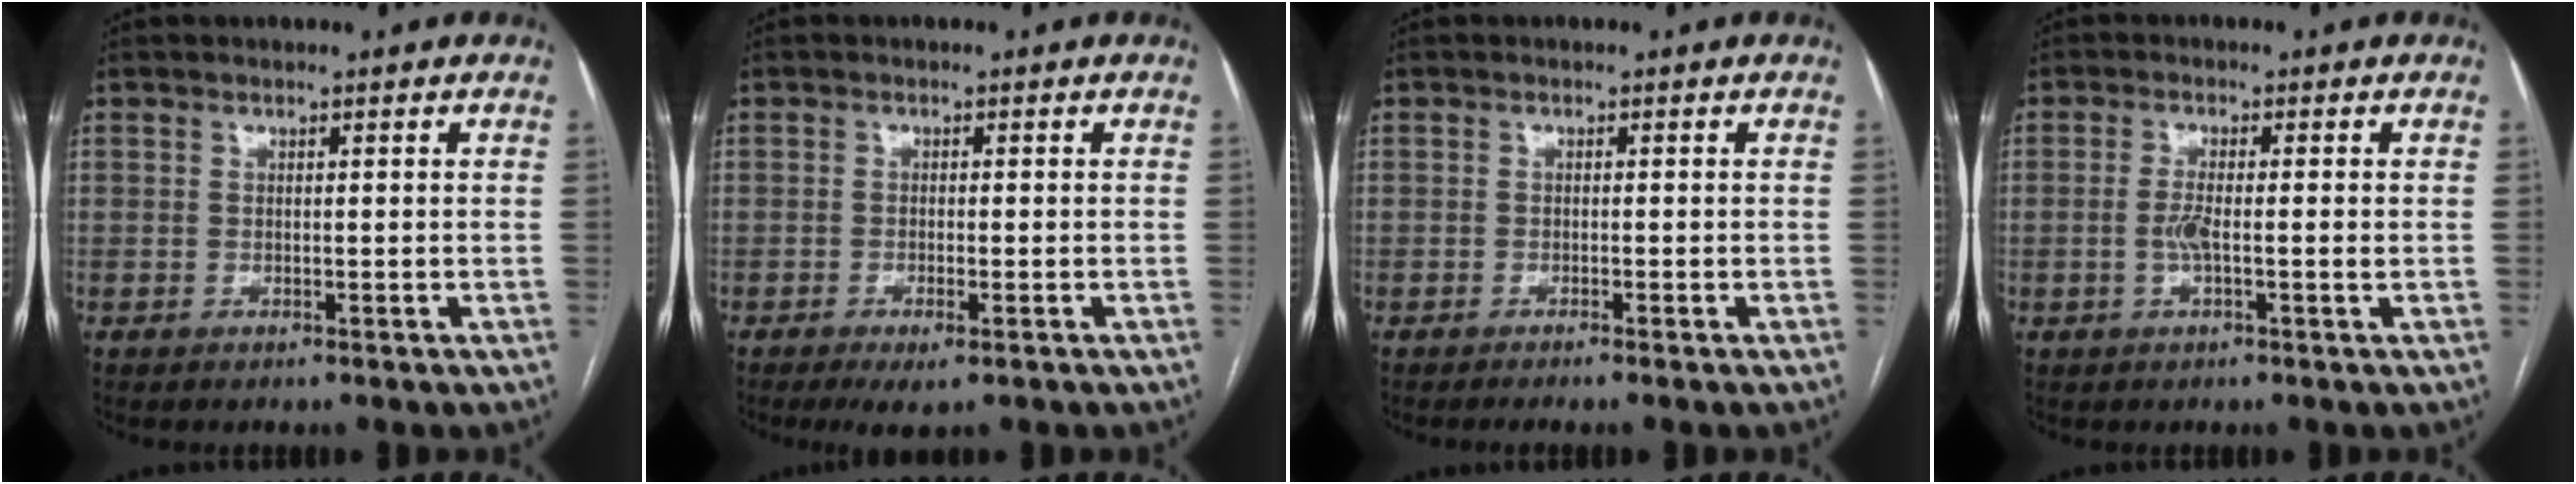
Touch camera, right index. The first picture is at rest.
{"total": 3.8, "force": [-2.2, 0.8, 3.0], "torque": [-0.052, -0.008, -0.033]}
{"total": 2.6, "force": [-2.2, -0.6, 1.4], "torque": [-0.014, 0.004, -0.029]}
{"total": 2.7, "force": [-0.4, 0.2, 2.7], "torque": [-0.054, -0.001, -0.008]}